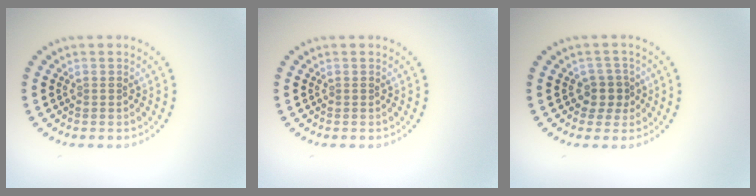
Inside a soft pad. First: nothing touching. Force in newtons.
{"total": 0.0}
{"total": 2.0, "press": 1.6, "slide": 1.1}